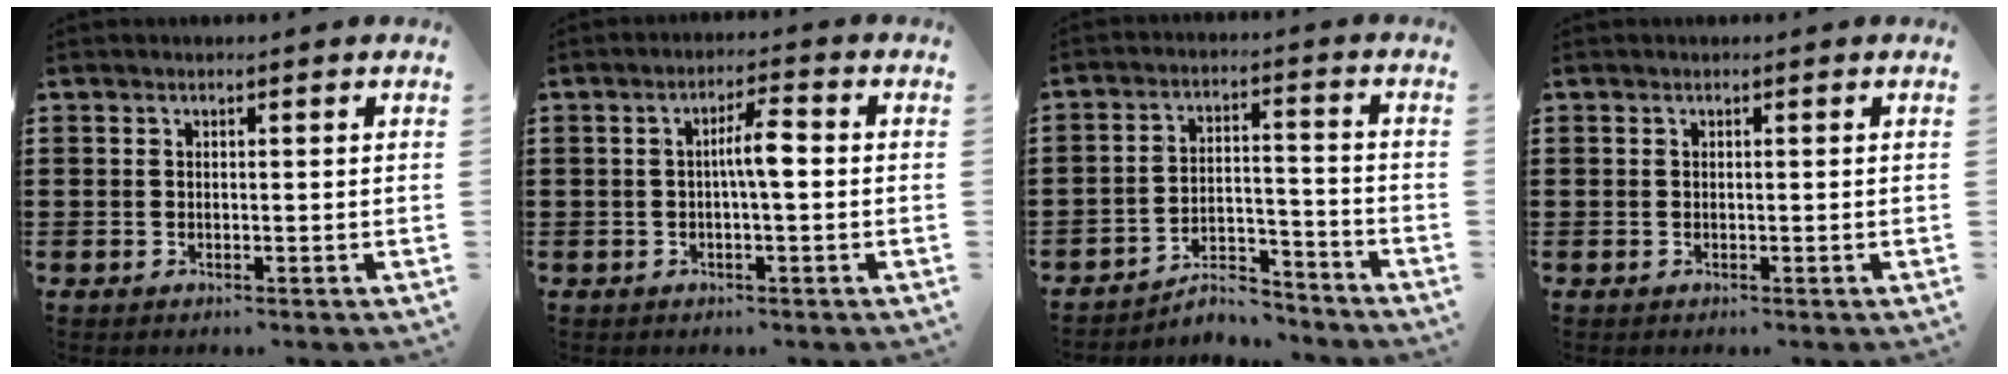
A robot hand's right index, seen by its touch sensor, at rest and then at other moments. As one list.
[{"total": 4.4, "force": [-0.2, 0.8, 4.4], "torque": [-0.080, 0.009, -0.007]}, {"total": 5.7, "force": [-5.2, 1.1, 1.9], "torque": [-0.038, 0.005, -0.103]}, {"total": 0.0}]